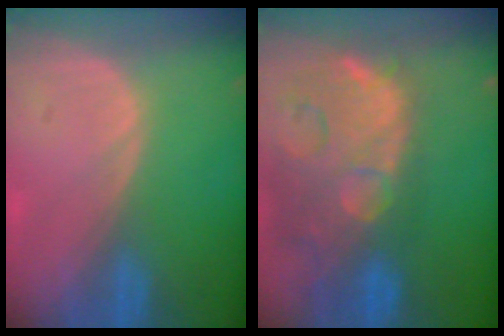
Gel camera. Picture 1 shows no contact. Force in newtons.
{"total": 14.8, "press": 11.9, "slide": 8.9}